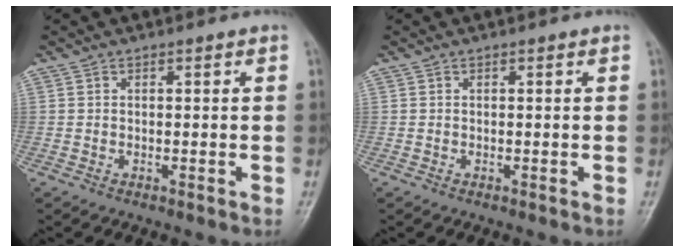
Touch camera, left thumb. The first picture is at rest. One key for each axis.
{"total": 0.0}